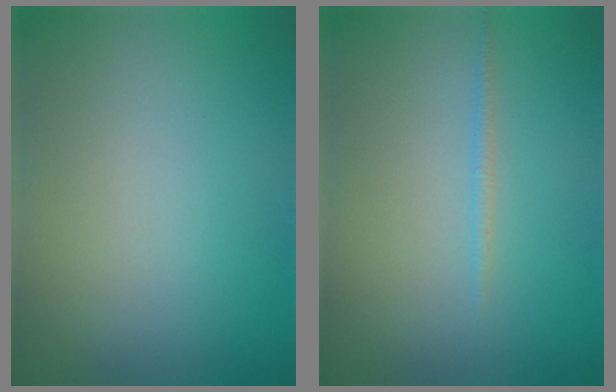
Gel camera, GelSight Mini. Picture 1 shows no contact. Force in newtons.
{"total": 0.7, "press": 0.7, "slide": 0.1}